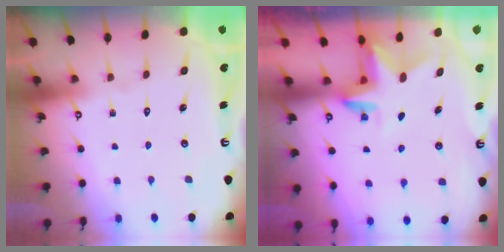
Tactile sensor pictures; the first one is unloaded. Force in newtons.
{"total": 3.1, "press": 3.1, "slide": 0.2}